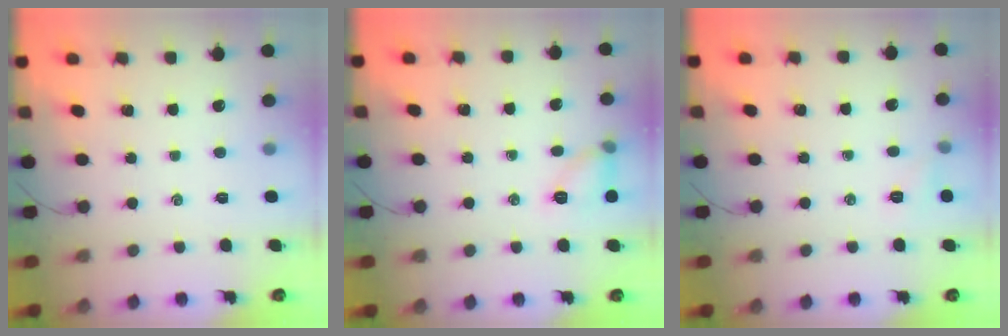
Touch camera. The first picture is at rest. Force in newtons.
{"total": 8.3, "press": 8.3, "slide": 0.3}
{"total": 4.6, "press": 4.5, "slide": 1.3}